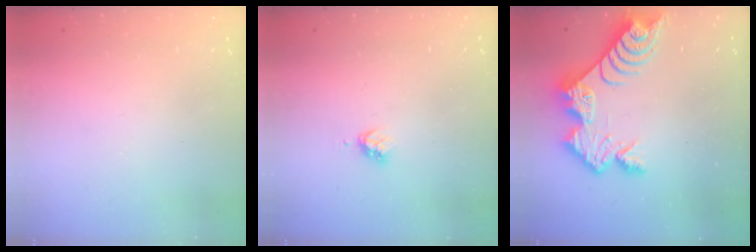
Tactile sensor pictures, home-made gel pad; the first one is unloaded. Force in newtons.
{"total": 2.9, "press": 2.8, "slide": 0.4}
{"total": 12.1, "press": 12.1, "slide": 0.8}